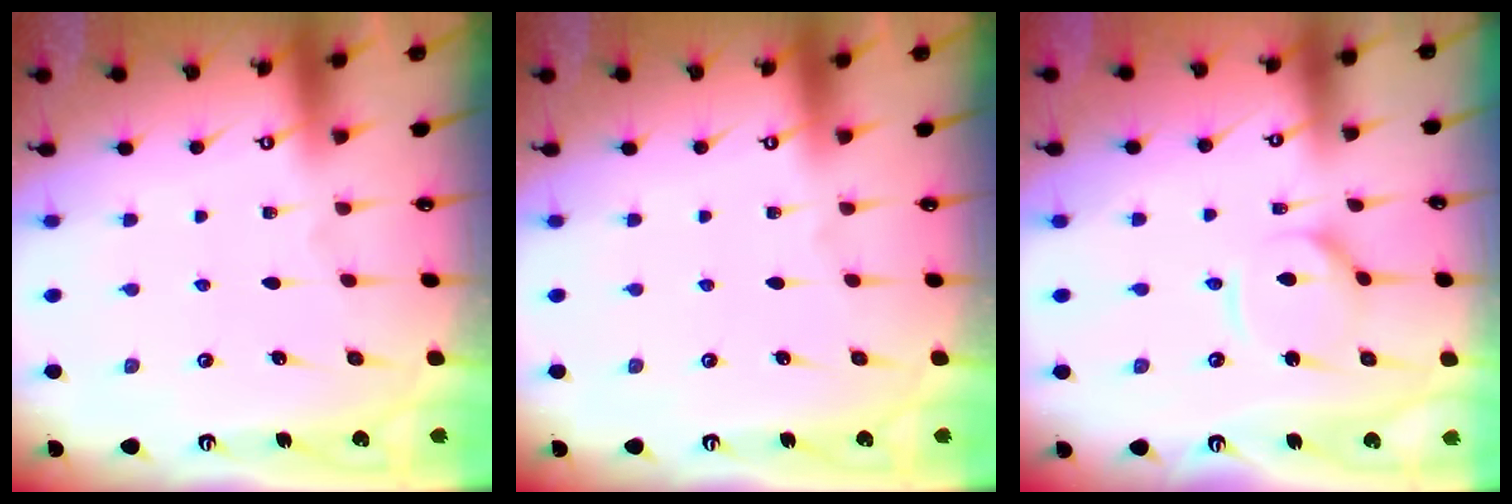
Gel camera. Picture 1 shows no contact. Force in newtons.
{"total": 0.0}
{"total": 5.7, "press": 5.7, "slide": 0.5}